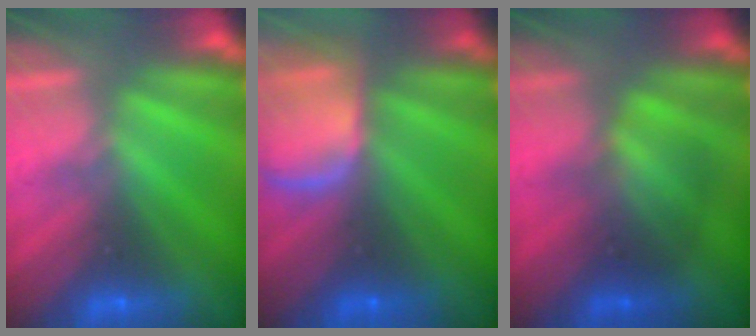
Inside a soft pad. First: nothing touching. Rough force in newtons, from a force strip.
{"total": 8.2}
{"total": 2.1}